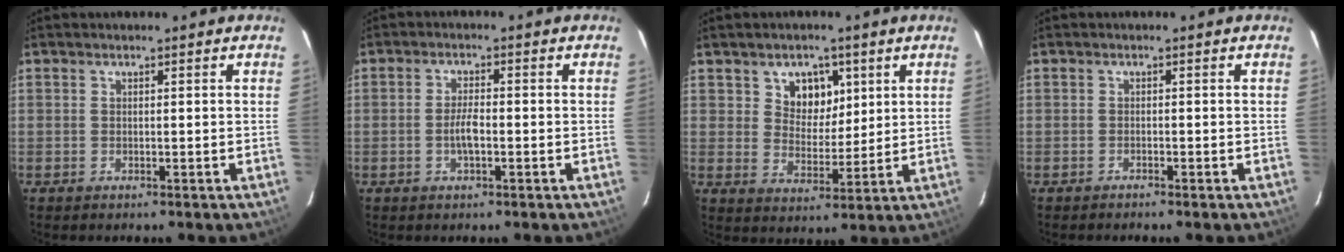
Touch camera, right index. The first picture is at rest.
{"total": 3.3, "force": [-1.0, 1.0, 3.0], "torque": [-0.060, 0.003, -0.019]}
{"total": 6.9, "force": [3.1, 5.3, 3.0], "torque": [-0.045, 0.005, 0.058]}
{"total": 0.7, "force": [-0.6, -0.1, 0.1], "torque": [-0.002, -0.002, -0.012]}